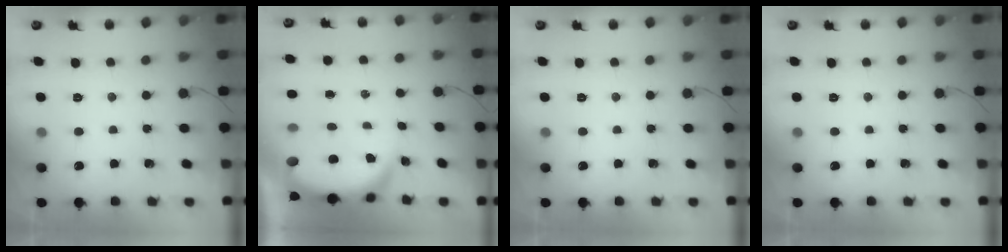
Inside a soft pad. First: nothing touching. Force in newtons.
{"total": 5.7, "press": 5.6, "slide": 0.9}
{"total": 0.0}
{"total": 0.0}